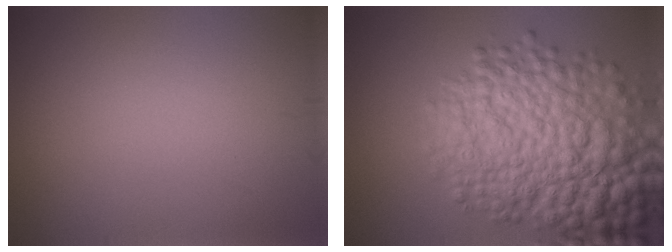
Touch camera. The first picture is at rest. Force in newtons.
{"total": 11.5, "press": 11.5, "slide": 0.3}